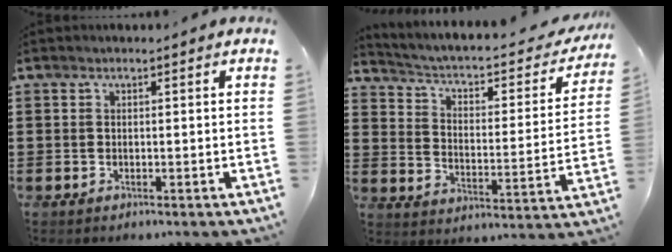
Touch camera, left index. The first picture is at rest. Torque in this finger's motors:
{"motor_torque": [1.33, -0.81, 0.32, 0.08]}